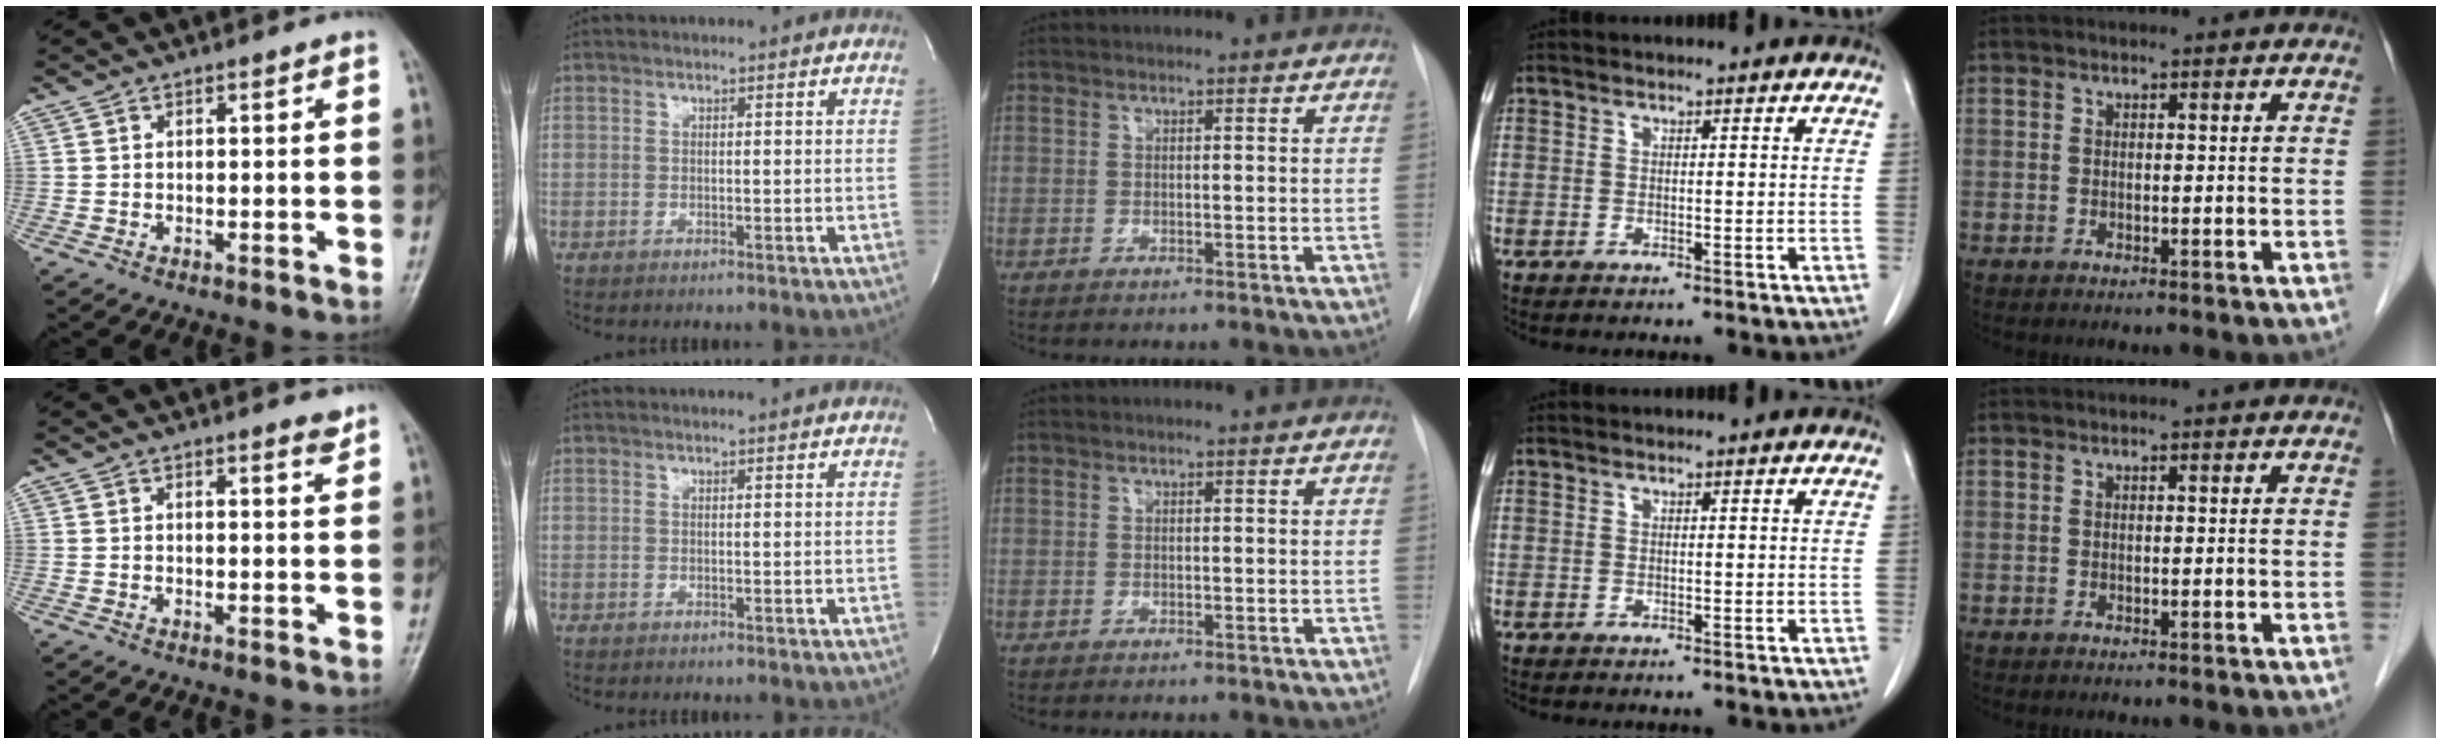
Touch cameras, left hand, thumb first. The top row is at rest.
{"thumb": {"total": 2.1, "force": [1.8, 0.4, 1.1], "torque": [-0.009, -0.013, 0.023]}, "index": {"total": 0.9, "force": [0.9, 0.1, 0.2], "torque": [-0.011, 0.004, 0.009]}}